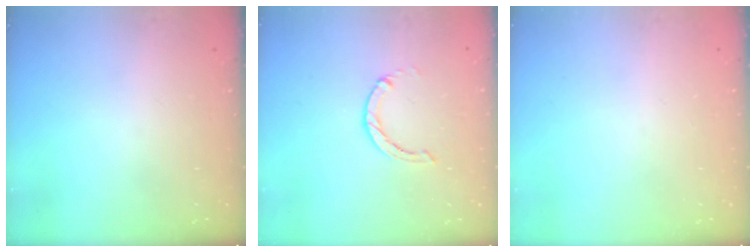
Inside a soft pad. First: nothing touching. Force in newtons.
{"total": 0.0}
{"total": 0.0}